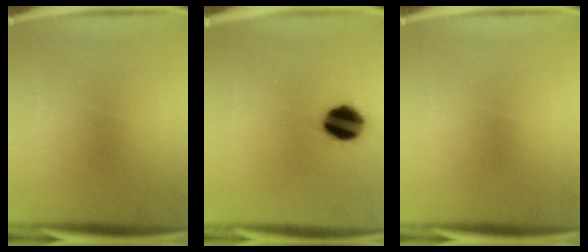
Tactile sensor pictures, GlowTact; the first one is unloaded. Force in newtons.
{"total": 11.7}
{"total": 0.0}